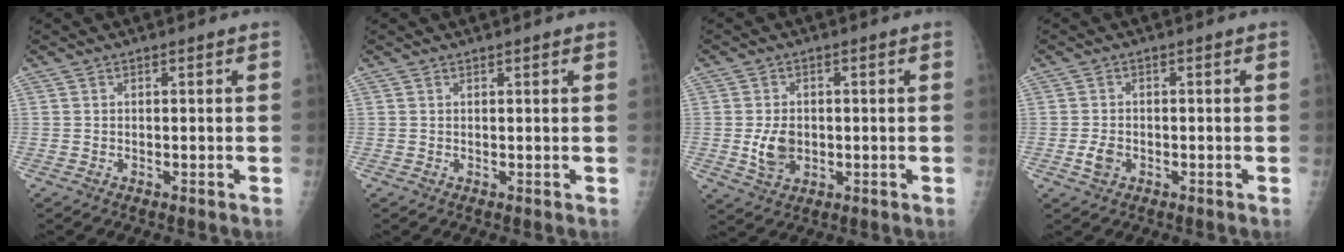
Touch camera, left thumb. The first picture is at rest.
{"total": 0.8, "force": [0.6, 0.1, 0.5], "torque": [-0.004, 0.000, 0.008]}
{"total": 5.6, "force": [-0.5, 4.1, 3.8], "torque": [-0.058, -0.004, -0.001]}
{"total": 2.7, "force": [-0.9, 1.9, 1.7], "torque": [-0.033, 0.001, -0.016]}